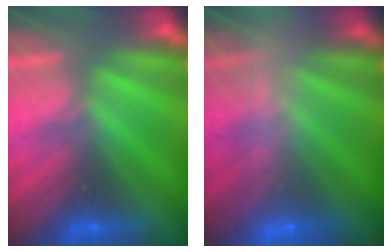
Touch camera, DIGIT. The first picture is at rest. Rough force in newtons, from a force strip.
{"total": 2.5}